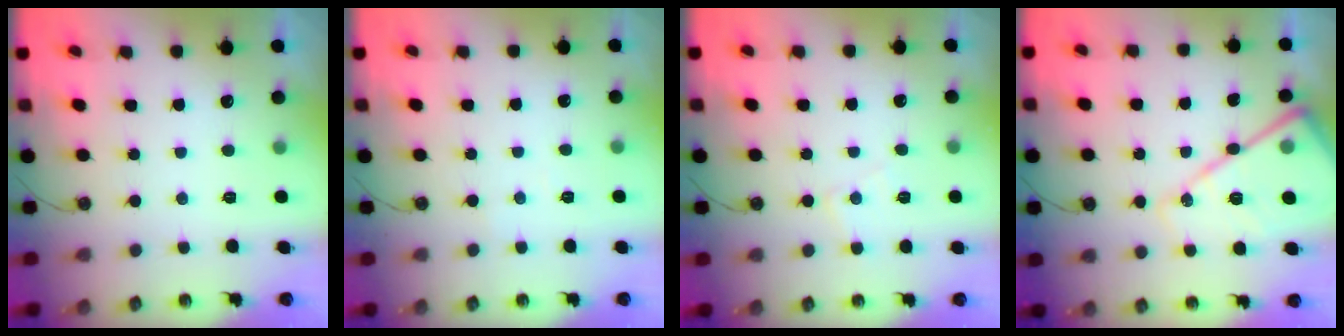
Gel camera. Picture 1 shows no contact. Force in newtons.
{"total": 3.6, "press": 3.6, "slide": 0.5}
{"total": 5.2, "press": 5.1, "slide": 0.7}
{"total": 17.2, "press": 17.1, "slide": 1.5}